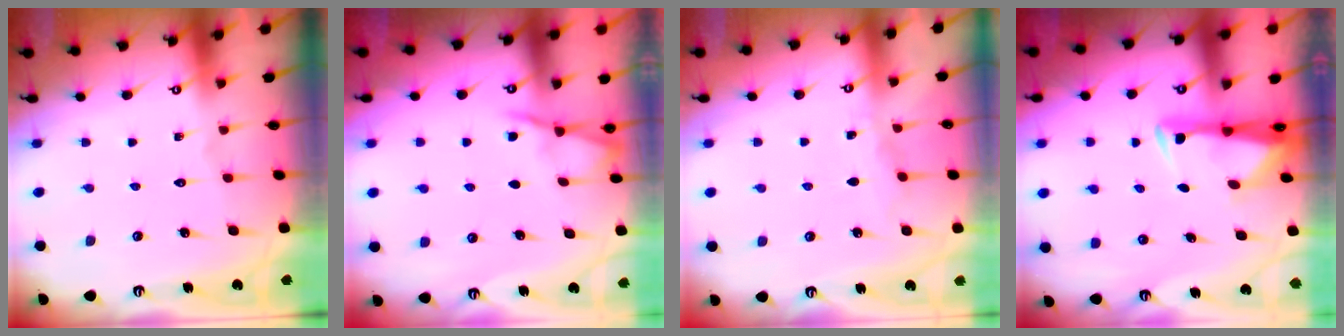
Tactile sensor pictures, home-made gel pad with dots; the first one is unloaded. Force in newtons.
{"total": 3.0, "press": 3.0, "slide": 0.5}
{"total": 3.7, "press": 3.6, "slide": 0.5}
{"total": 2.9, "press": 2.8, "slide": 0.9}